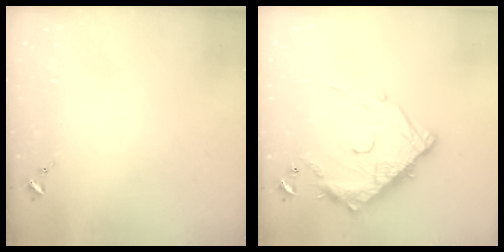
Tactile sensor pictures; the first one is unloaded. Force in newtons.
{"total": 15.4, "press": 15.4, "slide": 1.4}